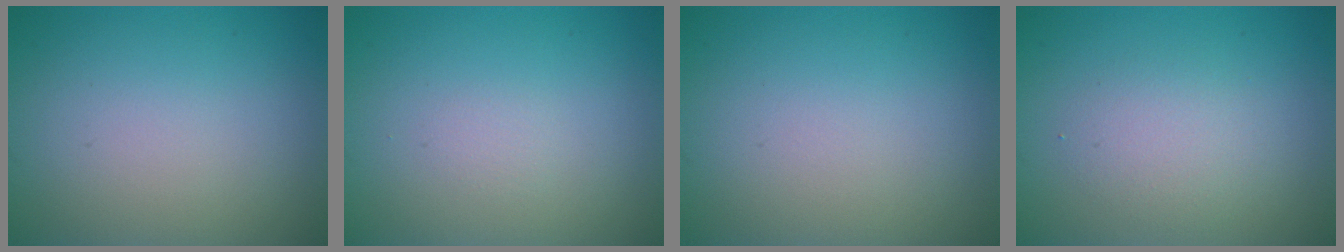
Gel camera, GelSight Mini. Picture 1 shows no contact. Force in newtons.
{"total": 0.5, "press": 0.5, "slide": 0.0}
{"total": 0.0}
{"total": 2.2, "press": 2.2, "slide": 0.2}